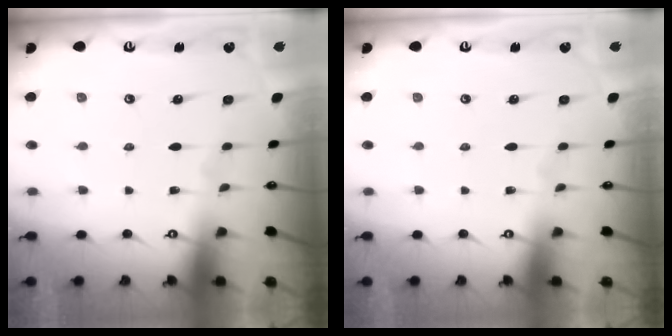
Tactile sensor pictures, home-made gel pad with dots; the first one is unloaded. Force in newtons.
{"total": 0.0}